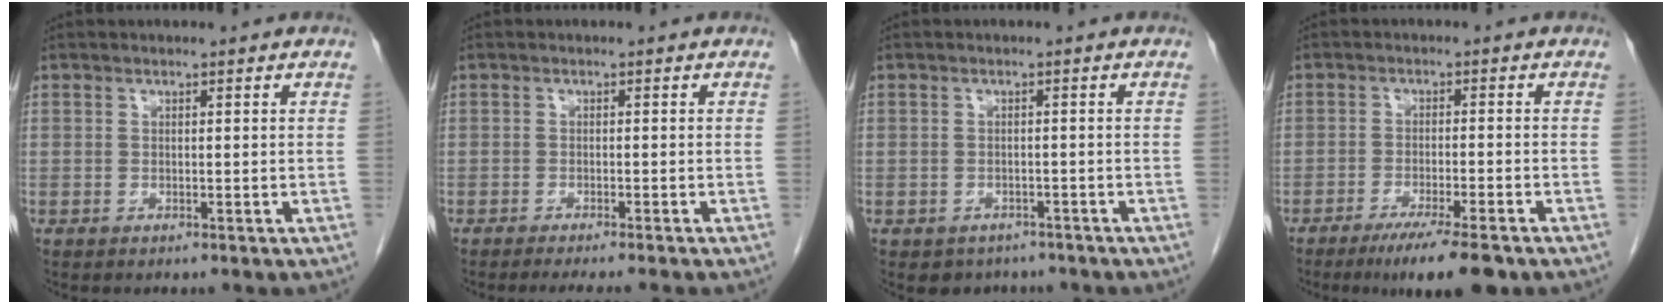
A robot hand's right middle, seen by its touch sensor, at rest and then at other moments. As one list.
[{"total": 5.5, "force": [-4.8, -0.3, 2.6], "torque": [-0.019, -0.009, -0.068]}, {"total": 3.8, "force": [-2.9, 2.5, 0.3], "torque": [0.000, 0.008, -0.037]}, {"total": 9.1, "force": [-6.7, 0.6, 6.2], "torque": [-0.088, -0.019, -0.101]}]